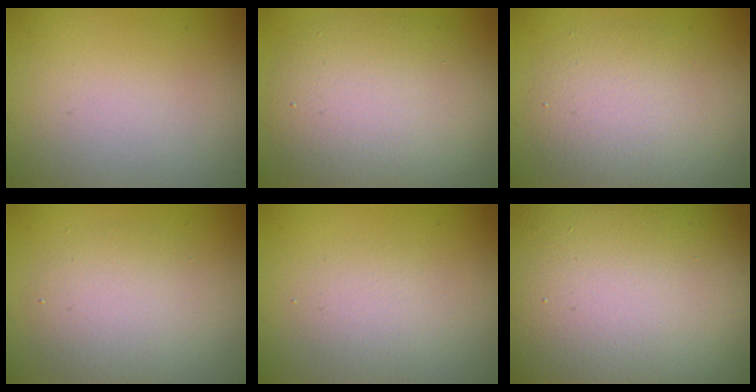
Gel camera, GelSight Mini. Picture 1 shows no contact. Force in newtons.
{"total": 8.3, "press": 8.2, "slide": 0.6}
{"total": 5.5, "press": 5.5, "slide": 0.5}
{"total": 4.0, "press": 4.0, "slide": 0.3}
{"total": 1.9, "press": 1.8, "slide": 0.2}
{"total": 20.5, "press": 20.4, "slide": 1.1}